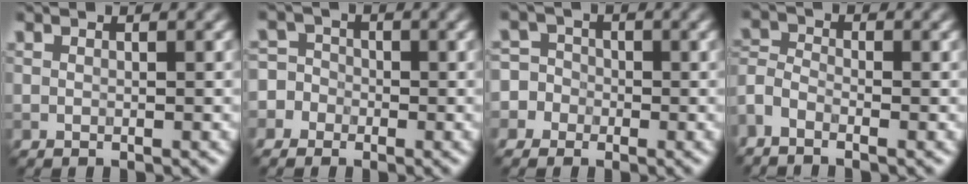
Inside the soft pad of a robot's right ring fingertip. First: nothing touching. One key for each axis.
{"total": 5.1, "fx": -2.3, "fy": 4.4, "fz": 0.9, "tx": 0.000, "ty": 0.013, "tz": -0.070}
{"total": 5.7, "fx": -2.2, "fy": 5.1, "fz": 1.0, "tx": -0.007, "ty": 0.017, "tz": -0.070}
{"total": 2.8, "fx": -1.9, "fy": 1.2, "fz": 1.6, "tx": -0.040, "ty": -0.002, "tz": -0.049}